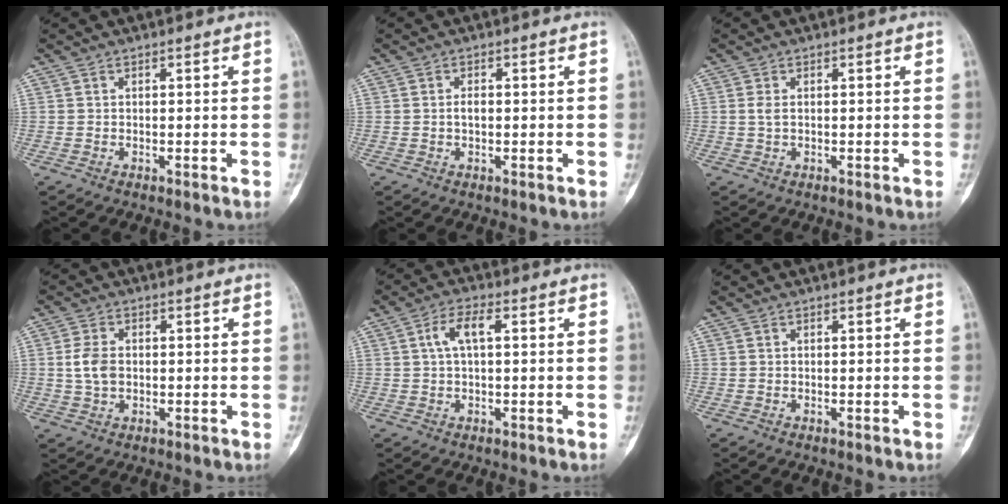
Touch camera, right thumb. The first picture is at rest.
{"total": 1.4, "force": [-0.1, 0.8, 1.2], "torque": [-0.019, 0.003, -0.002]}
{"total": 1.2, "force": [0.1, 0.6, 1.0], "torque": [-0.026, 0.000, 0.003]}
{"total": 4.6, "force": [0.1, 3.1, 3.4], "torque": [-0.068, 0.005, 0.002]}
{"total": 4.9, "force": [1.1, 2.0, 4.4], "torque": [-0.091, 0.016, 0.019]}
{"total": 0.0}